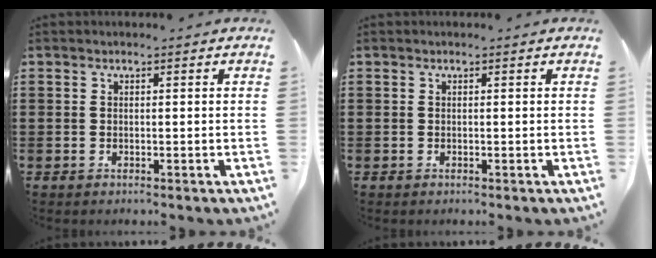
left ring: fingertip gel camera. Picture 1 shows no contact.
{"total": 0.0}